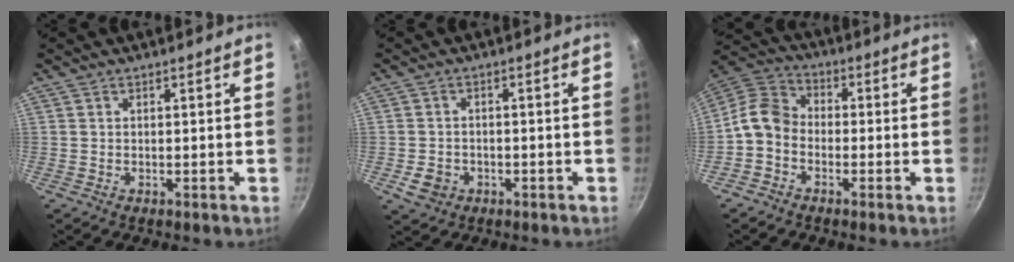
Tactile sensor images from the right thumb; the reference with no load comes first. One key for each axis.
{"total": 4.3, "fx": -1.6, "fy": 3.5, "fz": 2.0, "tx": -0.033, "ty": 0.015, "tz": -0.021}
{"total": 8.2, "fx": -2.6, "fy": 6.4, "fz": 4.5, "tx": -0.077, "ty": 0.042, "tz": -0.074}